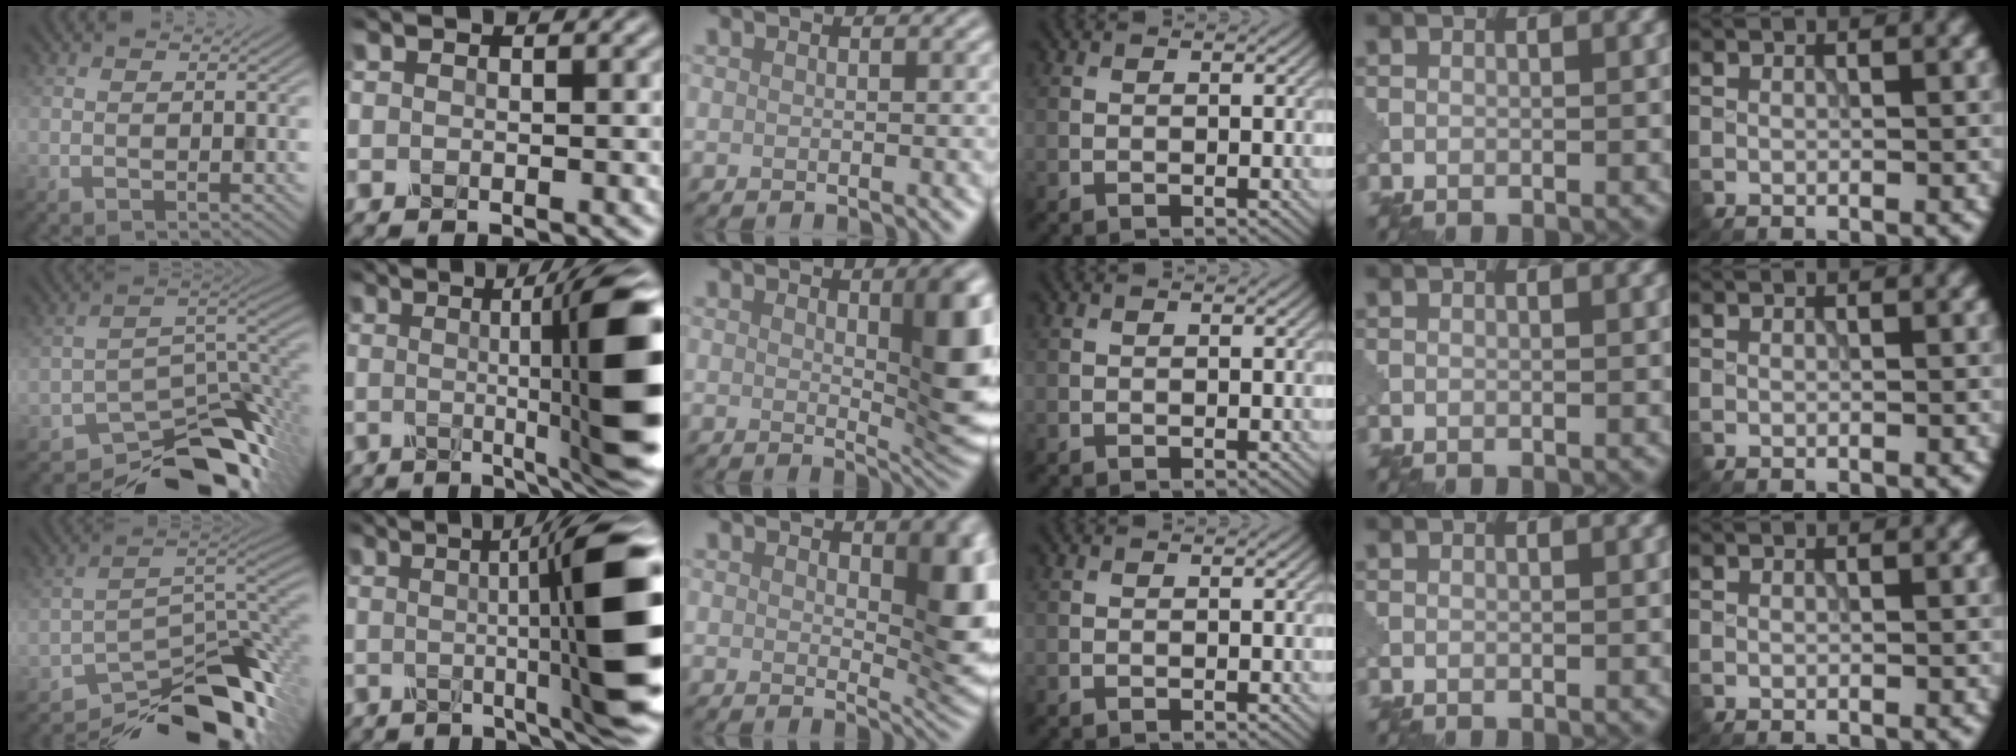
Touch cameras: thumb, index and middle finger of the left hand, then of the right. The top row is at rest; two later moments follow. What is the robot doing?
{"motion": "shake", "object": "sieve"}